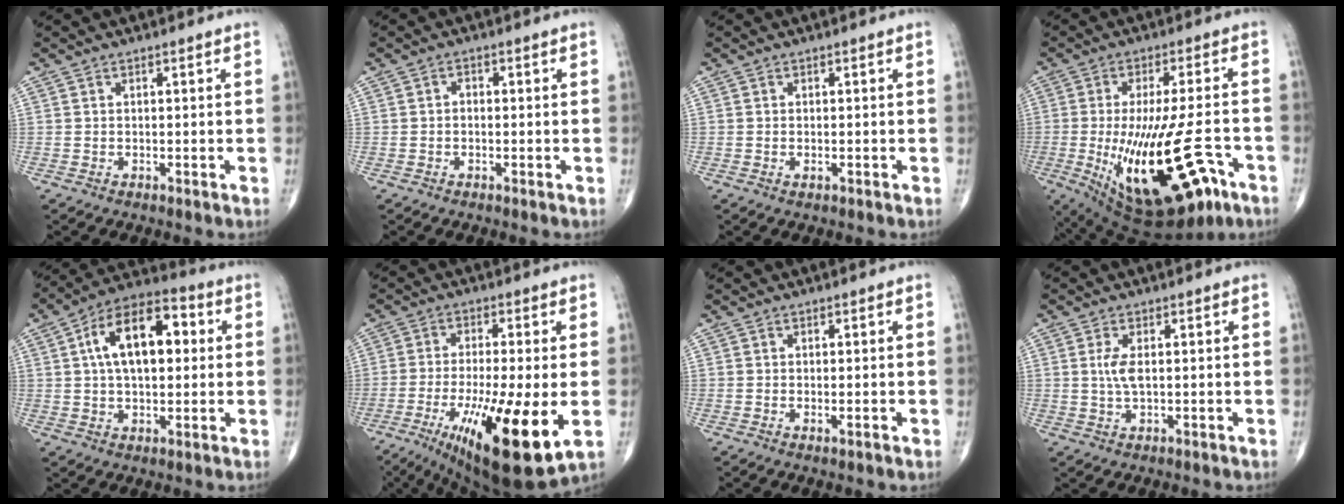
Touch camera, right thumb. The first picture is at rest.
{"total": 1.1, "force": [-0.2, 0.8, 0.8], "torque": [-0.005, 0.005, -0.007]}
{"total": 0.8, "force": [-0.3, 0.4, 0.7], "torque": [-0.010, 0.000, -0.005]}
{"total": 23.7, "force": [-8.8, 9.0, 20.1], "torque": [-0.325, 0.003, -0.116]}
{"total": 15.8, "force": [3.1, 8.6, 13.0], "torque": [-0.197, 0.025, 0.043]}
{"total": 19.9, "force": [-5.9, 4.6, 18.5], "torque": [-0.297, -0.027, -0.080]}
{"total": 1.2, "force": [-0.3, 0.2, 1.1], "torque": [-0.016, -0.003, -0.003]}
{"total": 3.5, "force": [0.5, 1.3, 3.2], "torque": [-0.074, -0.001, 0.014]}